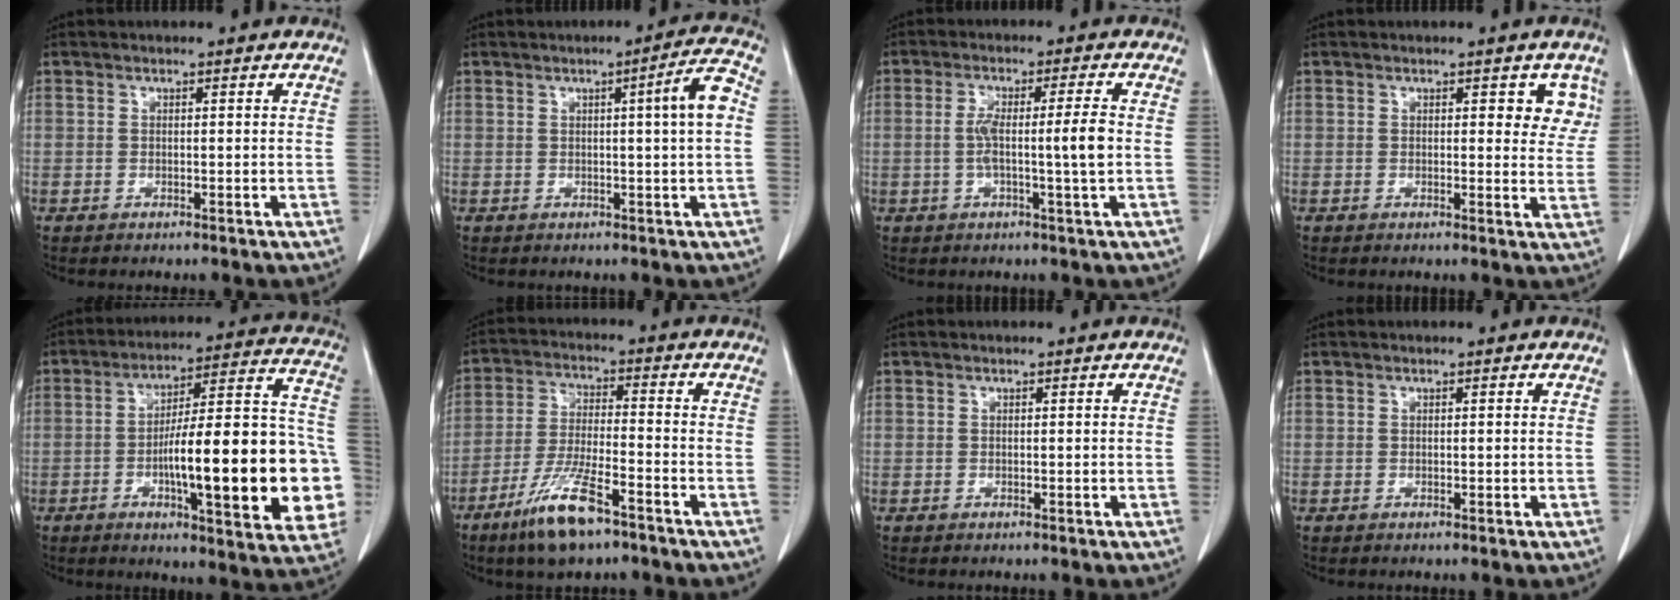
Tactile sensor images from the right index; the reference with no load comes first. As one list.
[{"total": 5.4, "force": [0.6, -0.5, 5.3], "torque": [-0.081, 0.004, 0.008]}, {"total": 6.3, "force": [-0.5, -0.6, 6.2], "torque": [-0.114, 0.006, -0.004]}, {"total": 4.3, "force": [1.9, 2.1, 3.3], "torque": [-0.020, 0.000, 0.014]}, {"total": 23.6, "force": [-4.9, 4.5, 22.7], "torque": [-0.251, 0.029, -0.058]}, {"total": 10.1, "force": [-6.6, 1.7, 7.5], "torque": [-0.154, -0.021, -0.122]}, {"total": 0.0}, {"total": 0.0}]